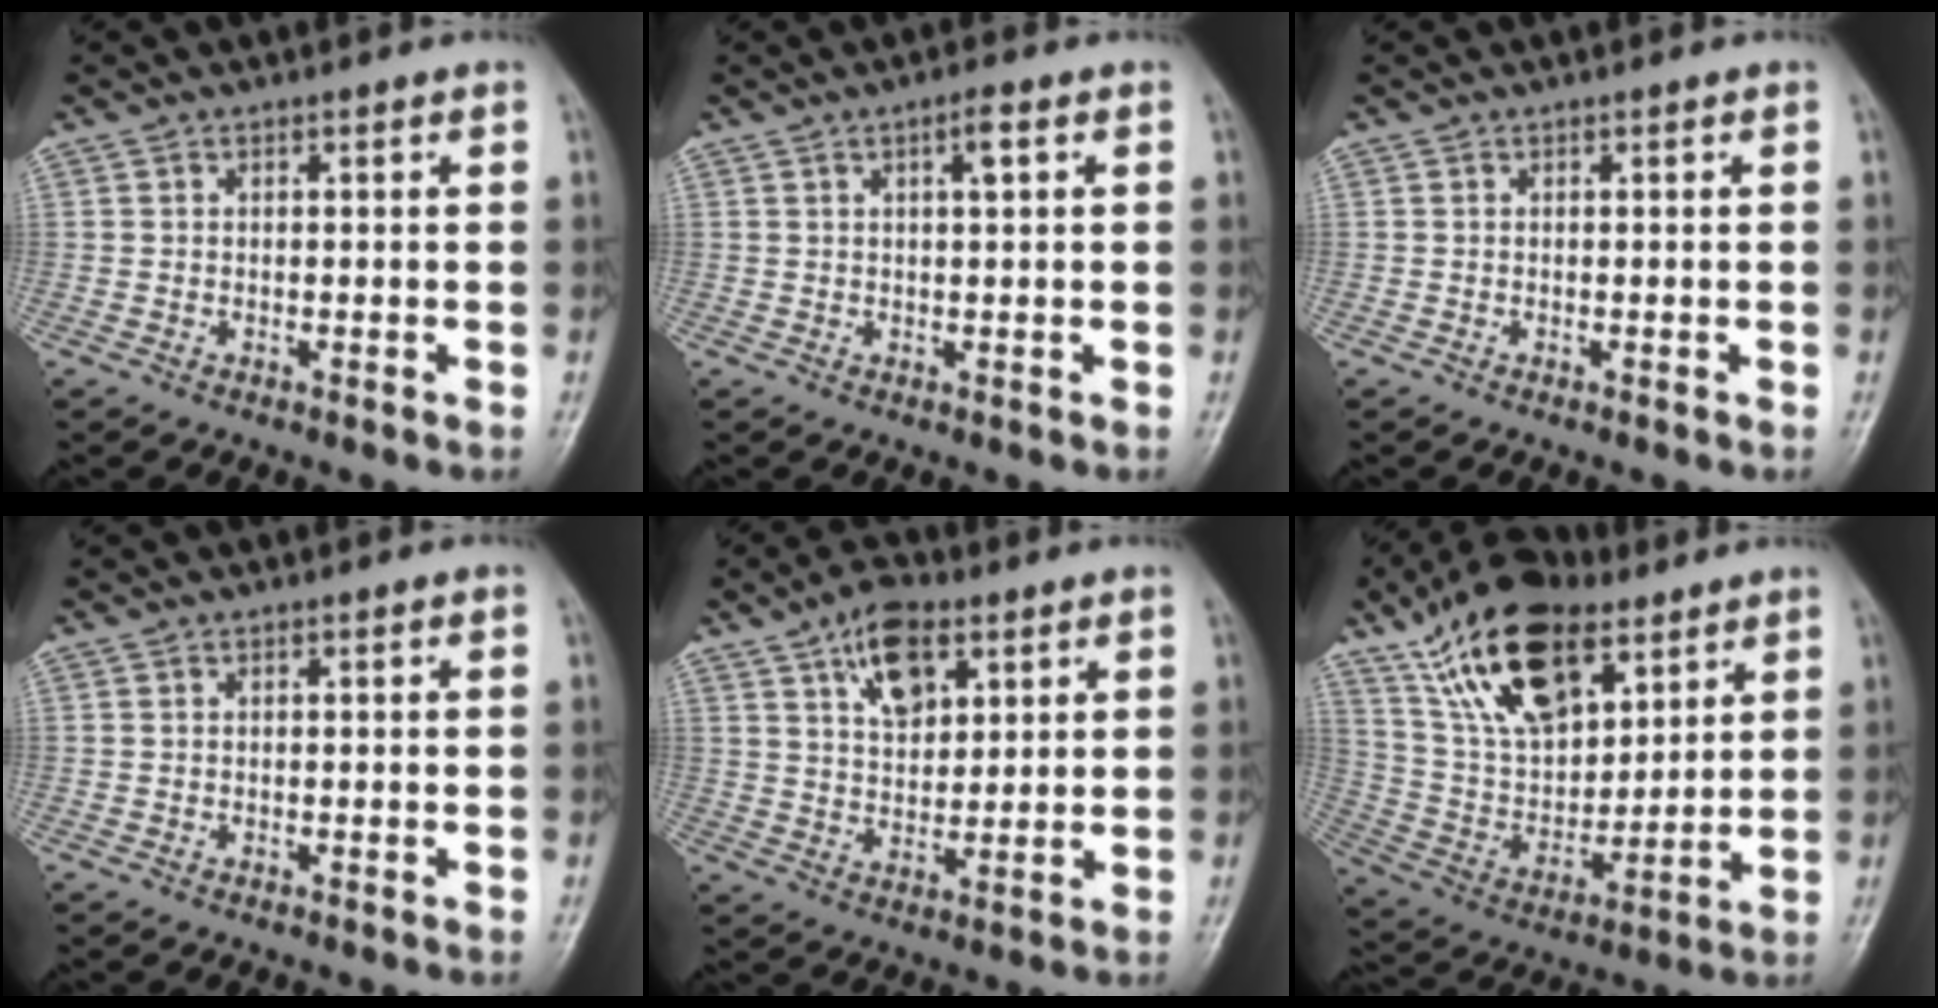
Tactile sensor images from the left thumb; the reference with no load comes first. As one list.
[{"total": 2.7, "force": [1.0, 0.6, 2.4], "torque": [-0.041, 0.002, 0.016]}, {"total": 0.0}, {"total": 0.0}, {"total": 9.6, "force": [4.7, 5.4, 6.4], "torque": [-0.084, -0.018, 0.081]}, {"total": 22.3, "force": [12.3, 11.7, 14.4], "torque": [-0.230, -0.036, 0.227]}]